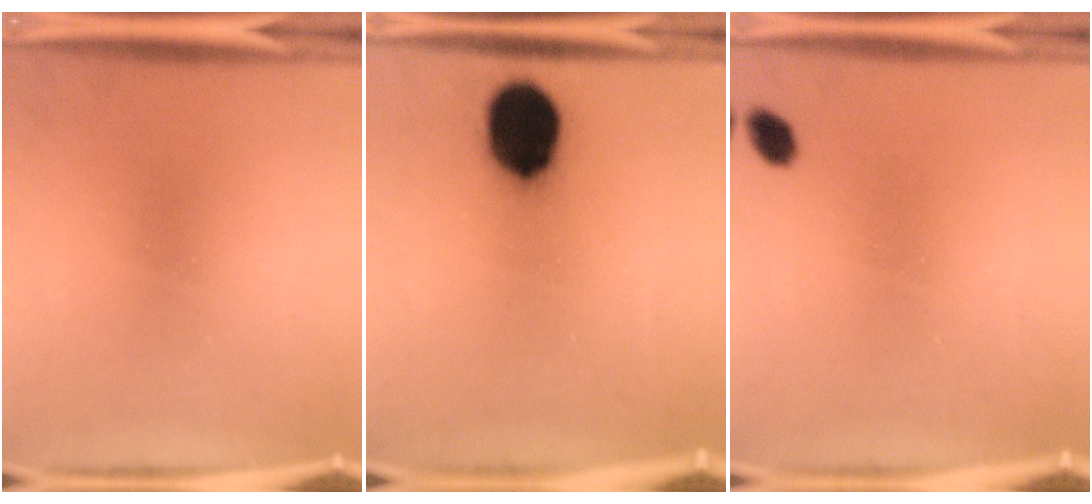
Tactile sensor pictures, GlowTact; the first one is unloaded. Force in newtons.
{"total": 16.0}
{"total": 2.5}